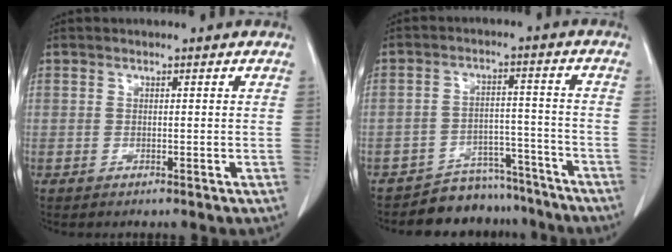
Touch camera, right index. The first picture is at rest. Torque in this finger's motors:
{"motor_torque": [0.07, -0.02, 0.06, 0.03]}